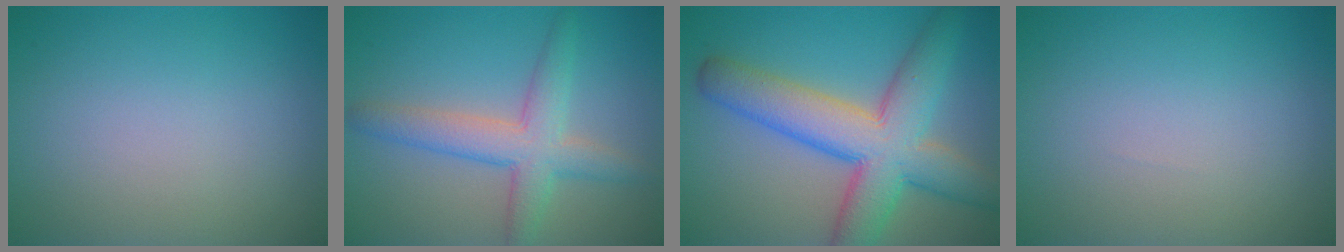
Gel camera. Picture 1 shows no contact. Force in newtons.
{"total": 4.7, "press": 4.7, "slide": 0.2}
{"total": 9.4, "press": 9.4, "slide": 0.2}
{"total": 0.0}